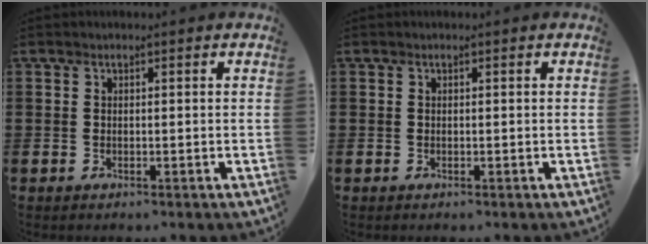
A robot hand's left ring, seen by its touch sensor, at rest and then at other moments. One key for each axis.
{"total": 0.0}